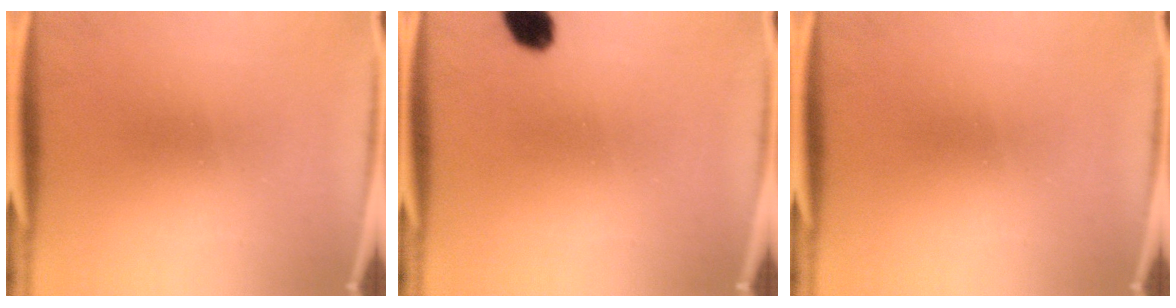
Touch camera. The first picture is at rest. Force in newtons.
{"total": 5.0}
{"total": 0.0}